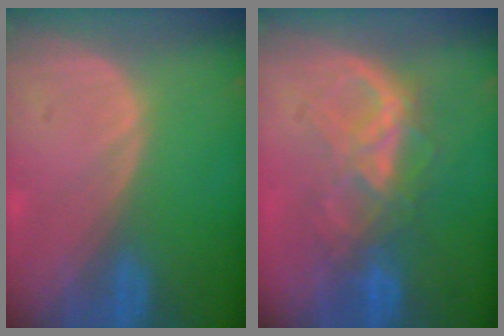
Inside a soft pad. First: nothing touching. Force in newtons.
{"total": 6.5, "press": 6.5, "slide": 0.3}